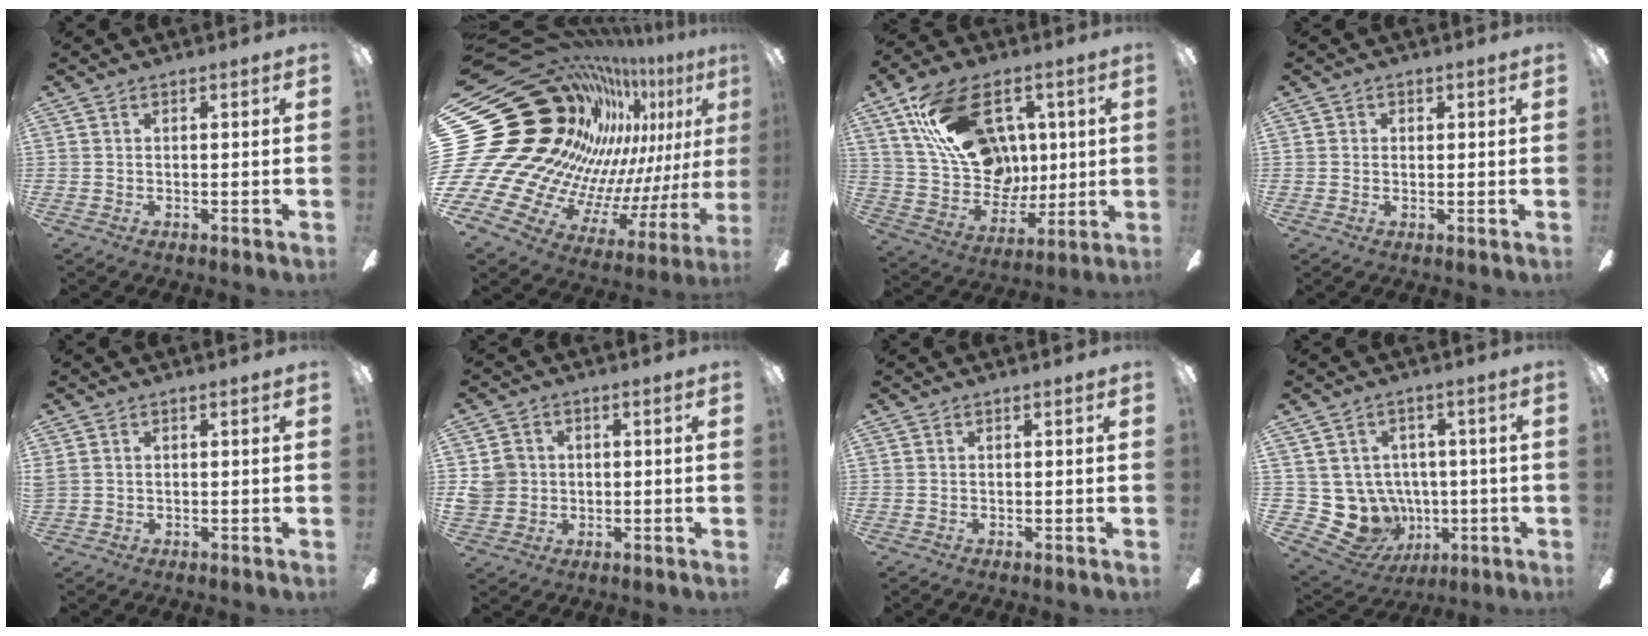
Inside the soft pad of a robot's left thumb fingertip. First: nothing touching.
{"total": 28.9, "force": [13.1, 20.7, 15.4], "torque": [-0.248, -0.171, 0.320]}
{"total": 23.5, "force": [9.3, 15.9, 14.5], "torque": [-0.258, -0.020, 0.175]}
{"total": 0.9, "force": [0.3, 0.8, -0.1], "torque": [0.008, 0.001, 0.003]}
{"total": 0.9, "force": [0.3, 0.8, 0.2], "torque": [-0.006, 0.005, 0.005]}
{"total": 5.8, "force": [0.3, 5.5, 1.9], "torque": [-0.051, 0.011, 0.006]}
{"total": 0.0}
{"total": 9.9, "force": [-1.8, 9.3, 2.9], "torque": [-0.102, -0.004, -0.018]}